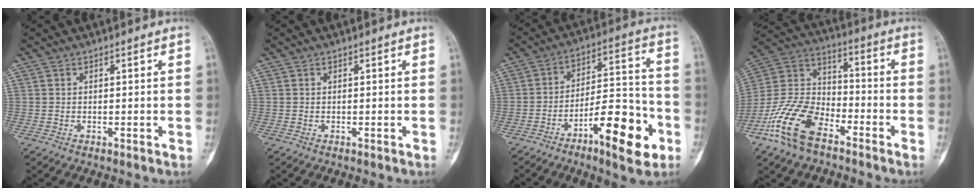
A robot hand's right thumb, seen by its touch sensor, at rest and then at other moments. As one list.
[{"total": 0.0}, {"total": 16.4, "force": [-7.9, 5.4, 13.4], "torque": [-0.186, 0.061, -0.121]}, {"total": 16.2, "force": [-9.6, 8.5, 9.9], "torque": [-0.199, 0.055, -0.195]}]